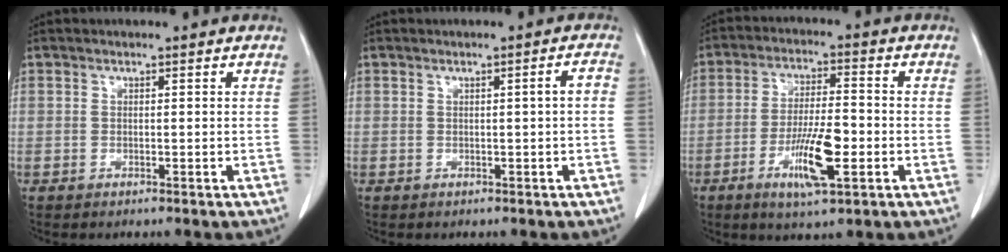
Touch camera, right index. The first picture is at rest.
{"total": 1.6, "force": [-0.2, -0.1, 1.6], "torque": [-0.022, 0.004, 0.000]}
{"total": 9.6, "force": [-3.3, 1.7, 8.9], "torque": [-0.165, -0.008, -0.057]}